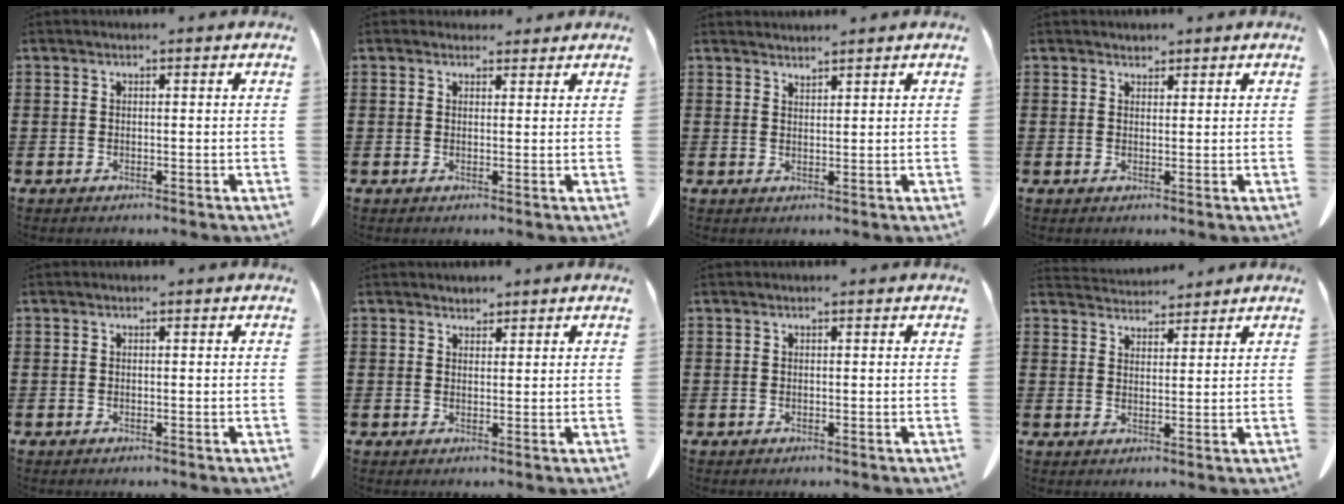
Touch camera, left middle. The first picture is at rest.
{"total": 1.7, "force": [1.5, 0.9, 0.2], "torque": [0.000, 0.003, 0.026]}
{"total": 1.6, "force": [1.6, 0.0, -0.1], "torque": [-0.002, 0.001, 0.032]}
{"total": 1.4, "force": [1.3, 0.5, 0.0], "torque": [-0.004, 0.002, 0.025]}
{"total": 0.0}
{"total": 1.7, "force": [1.6, 0.6, -0.1], "torque": [-0.003, 0.003, 0.032]}
{"total": 0.0}
{"total": 4.0, "force": [3.9, 0.7, 0.4], "torque": [-0.017, -0.013, 0.075]}